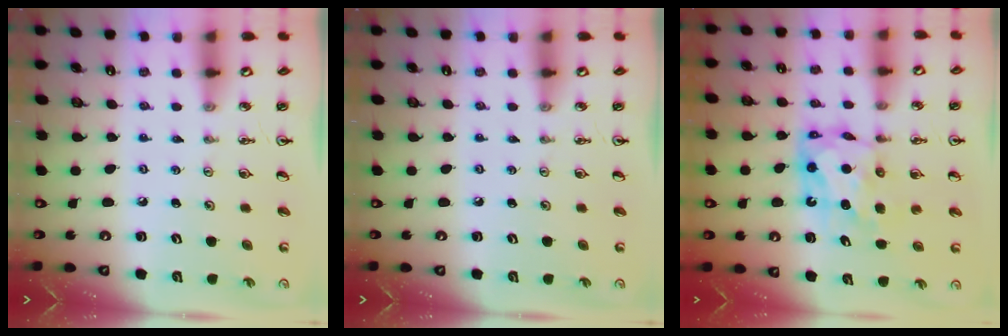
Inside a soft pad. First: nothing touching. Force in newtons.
{"total": 0.0}
{"total": 7.2, "press": 7.2, "slide": 0.0}